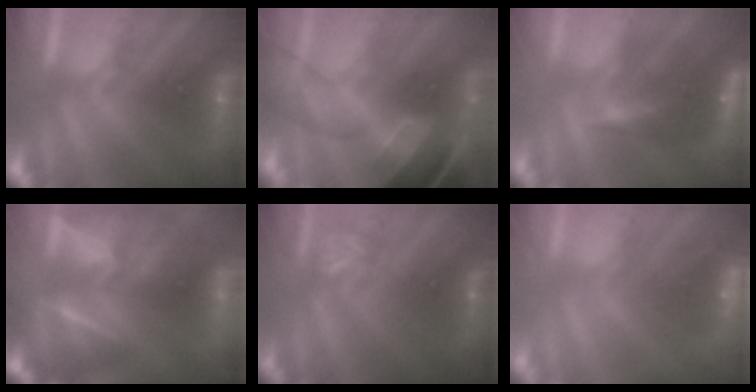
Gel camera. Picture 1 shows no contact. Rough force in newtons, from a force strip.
{"total": 7.7}
{"total": 9.1}
{"total": 7.8}
{"total": 2.1}
{"total": 9.3}